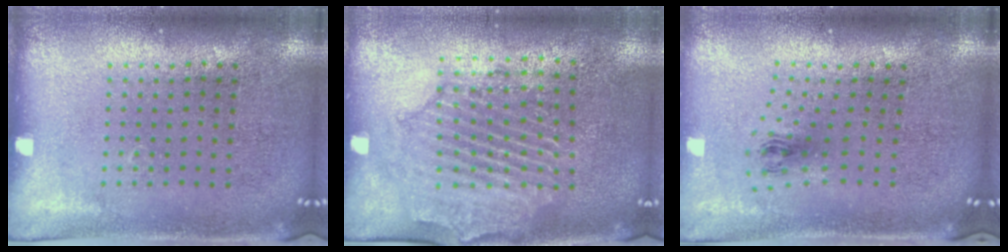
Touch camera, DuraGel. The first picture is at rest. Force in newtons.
{"total": 2.0, "press": 1.9, "slide": 0.5}
{"total": 1.0, "press": 0.4, "slide": 0.9}